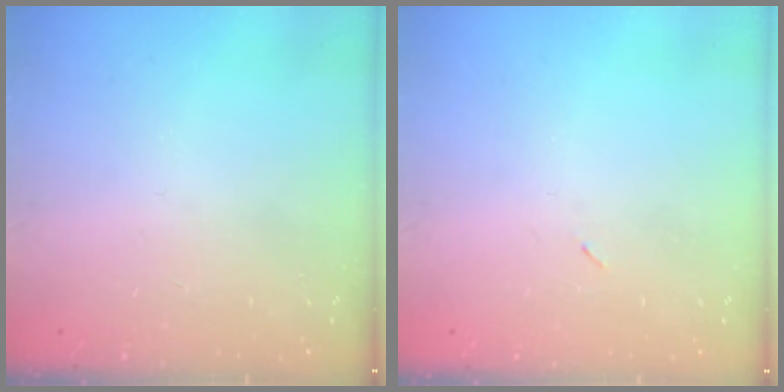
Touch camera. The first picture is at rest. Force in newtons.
{"total": 2.2, "press": 2.1, "slide": 0.9}